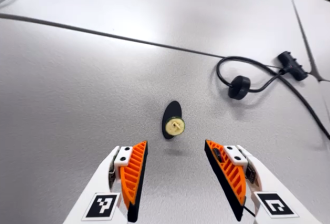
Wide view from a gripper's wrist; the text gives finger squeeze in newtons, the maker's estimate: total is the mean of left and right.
{"total": 0.0}